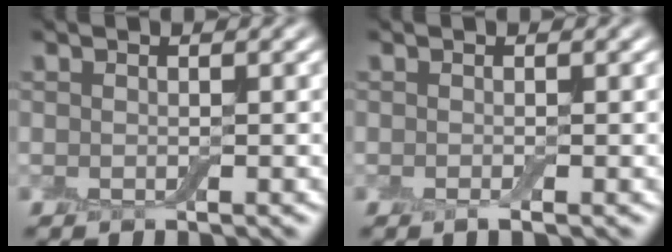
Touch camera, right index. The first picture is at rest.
{"total": 0.8, "force": [-0.4, 0.1, 0.7], "torque": [-0.013, -0.004, -0.007]}